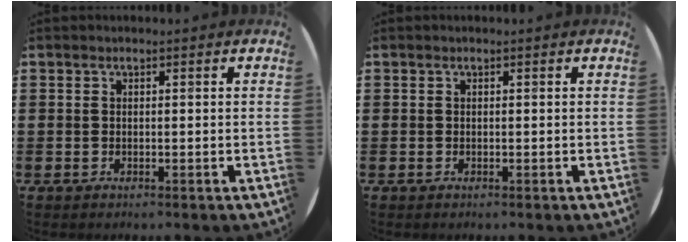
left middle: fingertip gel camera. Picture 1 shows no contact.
{"total": 0.0}